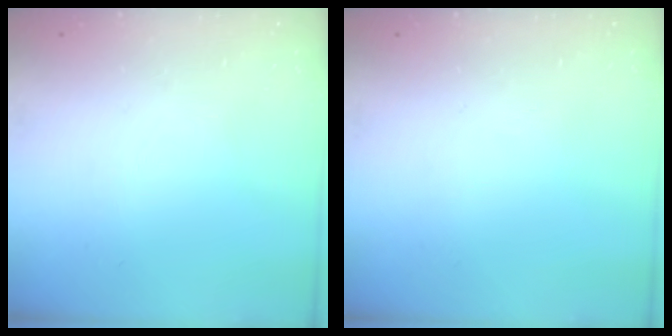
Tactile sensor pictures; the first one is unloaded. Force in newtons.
{"total": 0.0}